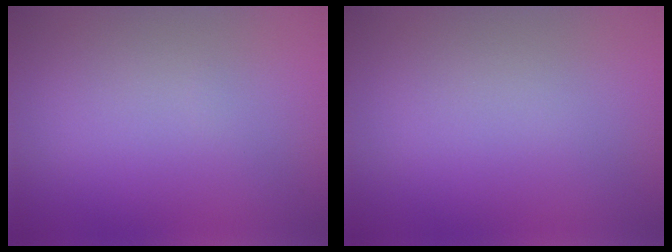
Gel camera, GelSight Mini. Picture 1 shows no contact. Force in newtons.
{"total": 0.0}